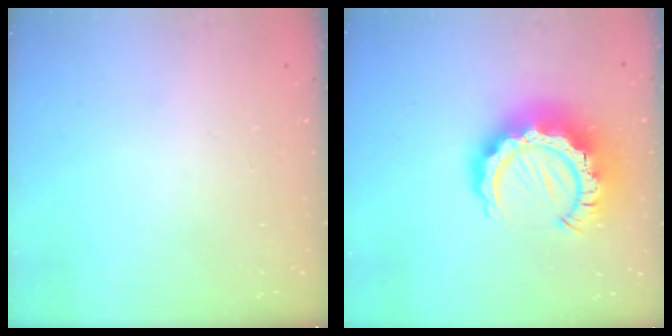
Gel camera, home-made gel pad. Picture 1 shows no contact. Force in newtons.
{"total": 16.9, "press": 16.8, "slide": 1.7}